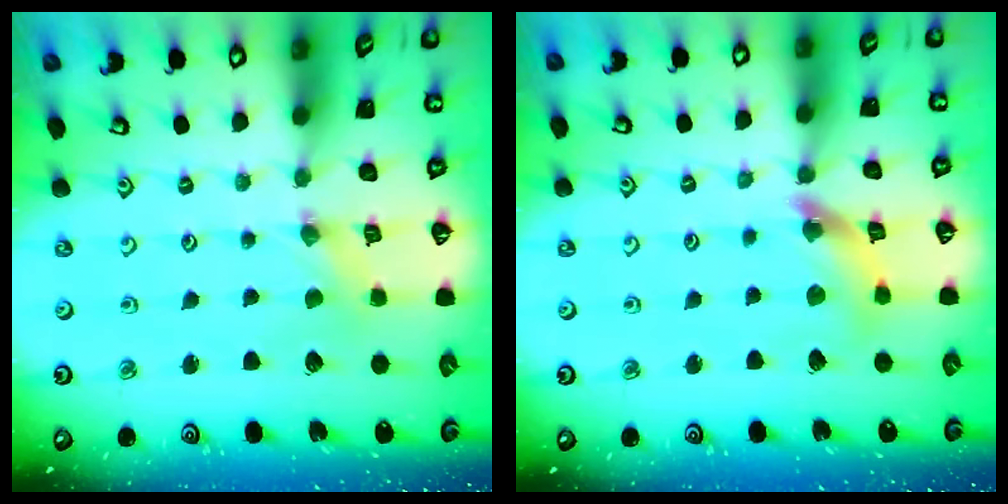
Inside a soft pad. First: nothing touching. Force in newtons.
{"total": 10.5, "press": 10.5, "slide": 1.1}